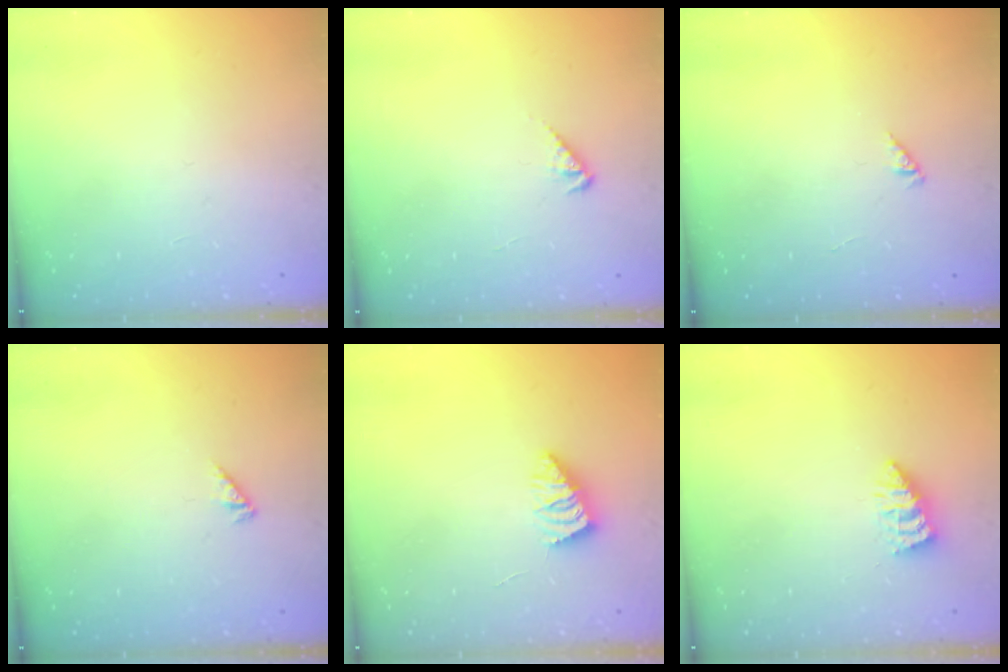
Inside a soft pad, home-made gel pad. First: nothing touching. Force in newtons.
{"total": 2.4, "press": 2.3, "slide": 0.5}
{"total": 0.0}
{"total": 1.1, "press": 1.1, "slide": 0.3}
{"total": 2.9, "press": 2.8, "slide": 0.6}
{"total": 2.5, "press": 2.5, "slide": 0.1}